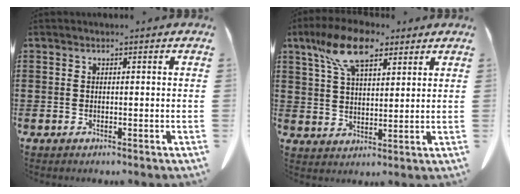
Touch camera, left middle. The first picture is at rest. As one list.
[{"total": 10.3, "force": [6.5, 4.4, 6.7], "torque": [-0.149, 0.004, 0.121]}]